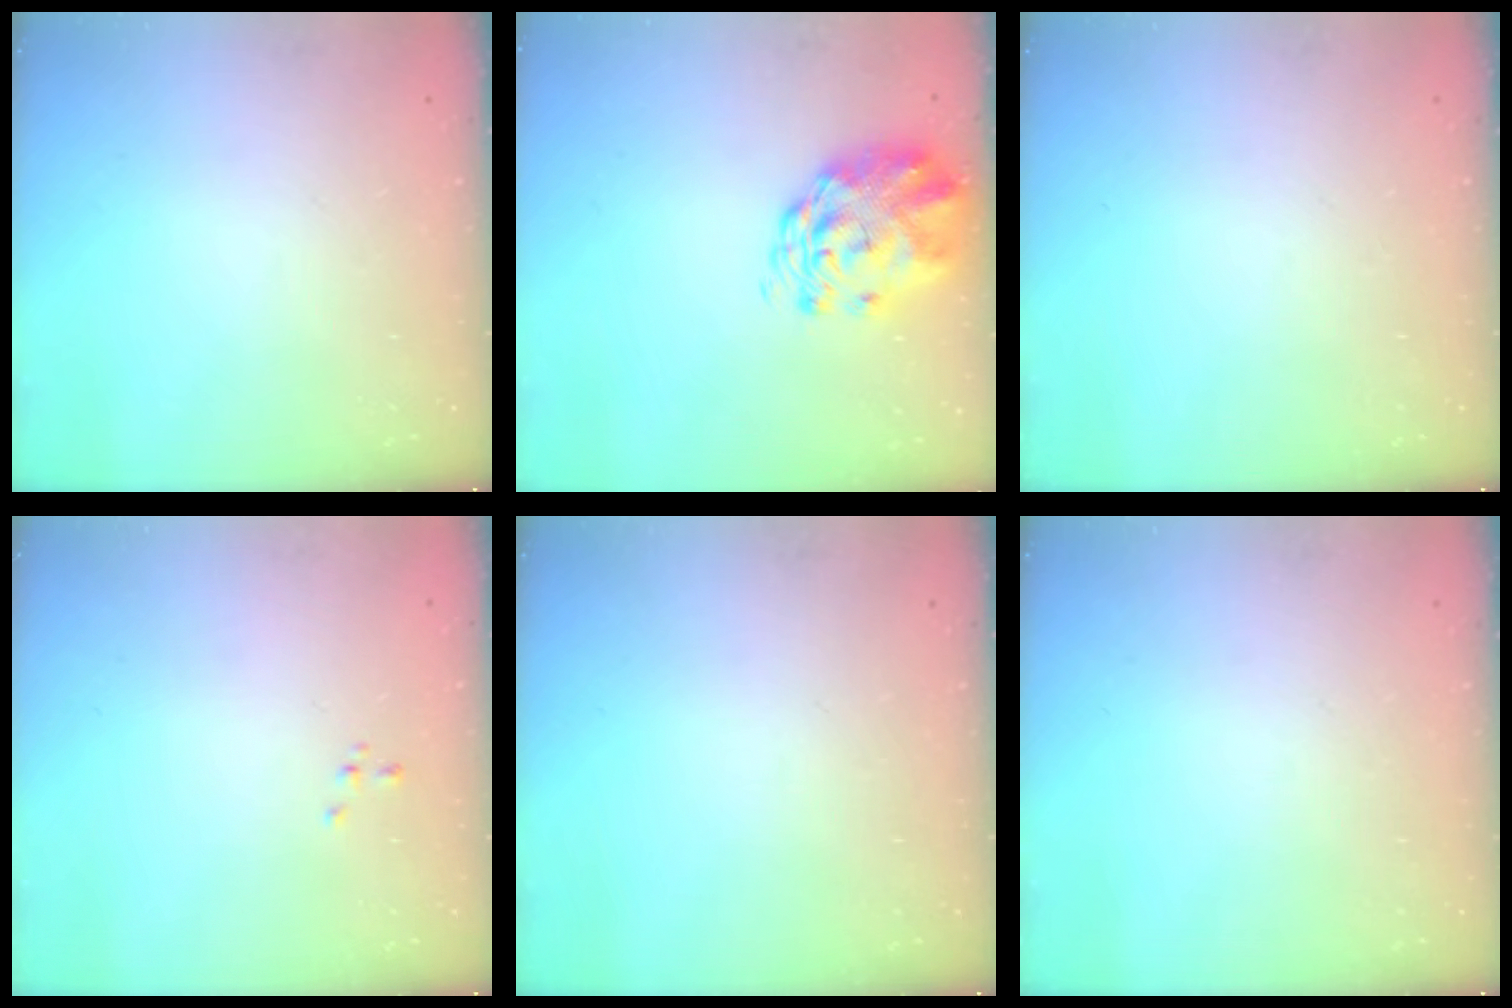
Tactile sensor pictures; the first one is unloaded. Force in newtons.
{"total": 2.7, "press": 2.5, "slide": 1.0}
{"total": 0.0}
{"total": 0.5, "press": 0.5, "slide": 0.0}
{"total": 0.0}
{"total": 0.0}